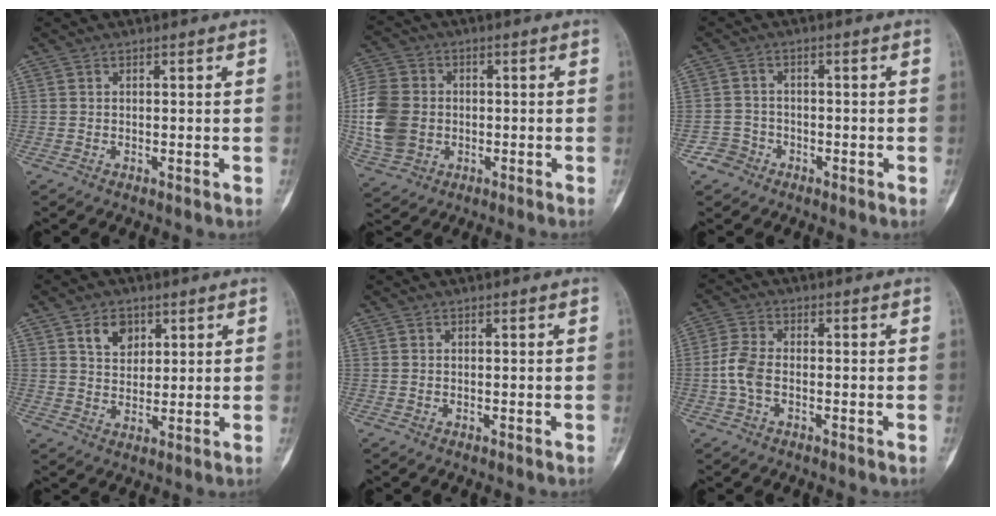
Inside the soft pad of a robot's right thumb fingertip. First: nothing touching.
{"total": 12.5, "force": [-1.6, 9.9, 7.5], "torque": [-0.159, 0.007, -0.034]}
{"total": 3.5, "force": [-2.0, 2.8, -0.2], "torque": [0.018, 0.018, -0.038]}
{"total": 5.3, "force": [3.1, 4.2, 1.1], "torque": [0.002, -0.012, 0.053]}
{"total": 0.0}
{"total": 5.3, "force": [-1.1, 3.1, 4.1], "torque": [-0.097, 0.015, -0.026]}